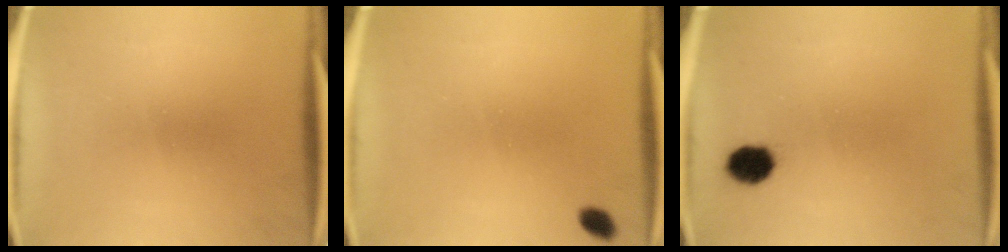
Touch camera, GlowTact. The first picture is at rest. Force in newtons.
{"total": 1.8}
{"total": 5.6}